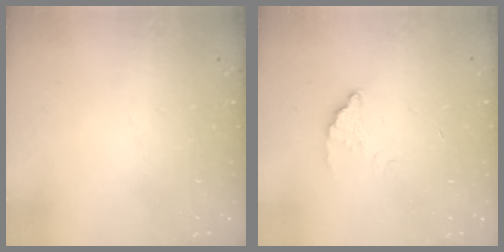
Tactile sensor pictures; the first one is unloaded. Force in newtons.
{"total": 1.5, "press": 1.5, "slide": 0.1}